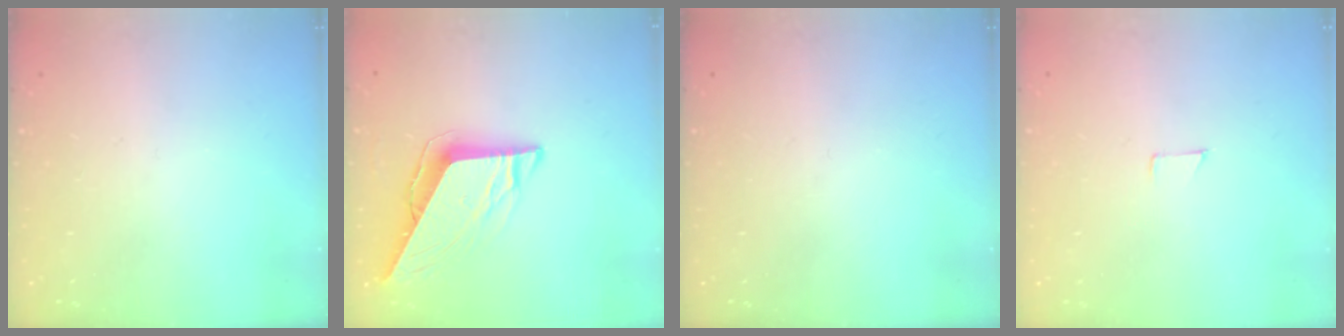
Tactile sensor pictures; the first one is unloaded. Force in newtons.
{"total": 9.8, "press": 9.7, "slide": 1.1}
{"total": 0.0}
{"total": 3.8, "press": 3.8, "slide": 0.3}